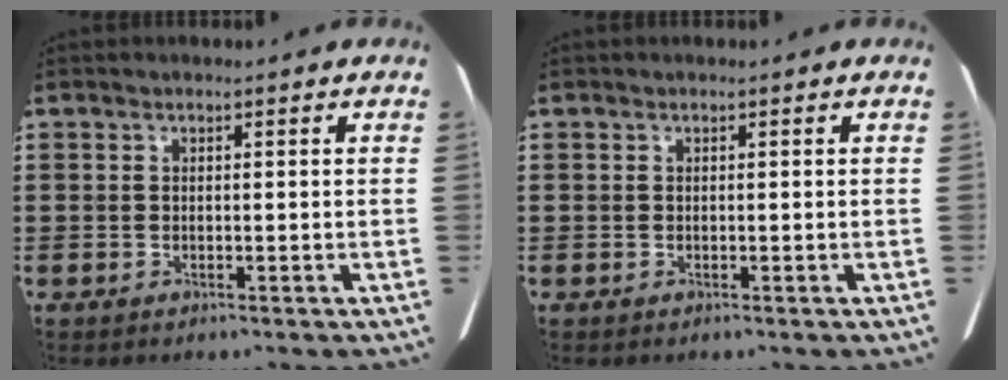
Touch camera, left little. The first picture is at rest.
{"total": 0.0}